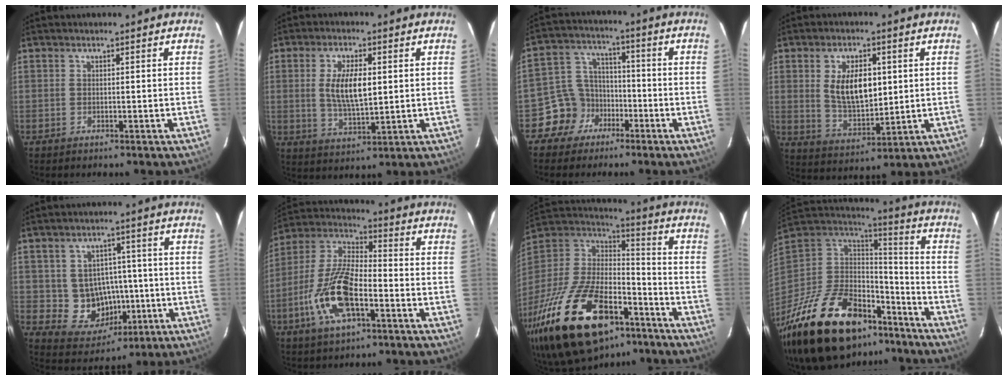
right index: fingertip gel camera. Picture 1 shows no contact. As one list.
[{"total": 8.5, "force": [1.1, 3.4, 7.7], "torque": [-0.147, -0.001, 0.025]}, {"total": 8.1, "force": [-4.7, 6.6, 1.0], "torque": [-0.029, 0.038, -0.084]}, {"total": 10.5, "force": [2.0, 5.4, 8.8], "torque": [-0.162, -0.001, 0.048]}, {"total": 10.0, "force": [-1.2, 9.2, 3.7], "torque": [-0.082, 0.011, 0.005]}, {"total": 15.5, "force": [-5.9, 6.2, 13.0], "torque": [-0.277, -0.006, -0.116]}, {"total": 34.9, "force": [-21.4, 16.4, 22.2], "torque": [-0.455, -0.026, -0.336]}, {"total": 35.5, "force": [-22.9, 18.1, 20.3], "torque": [-0.425, -0.013, -0.347]}]